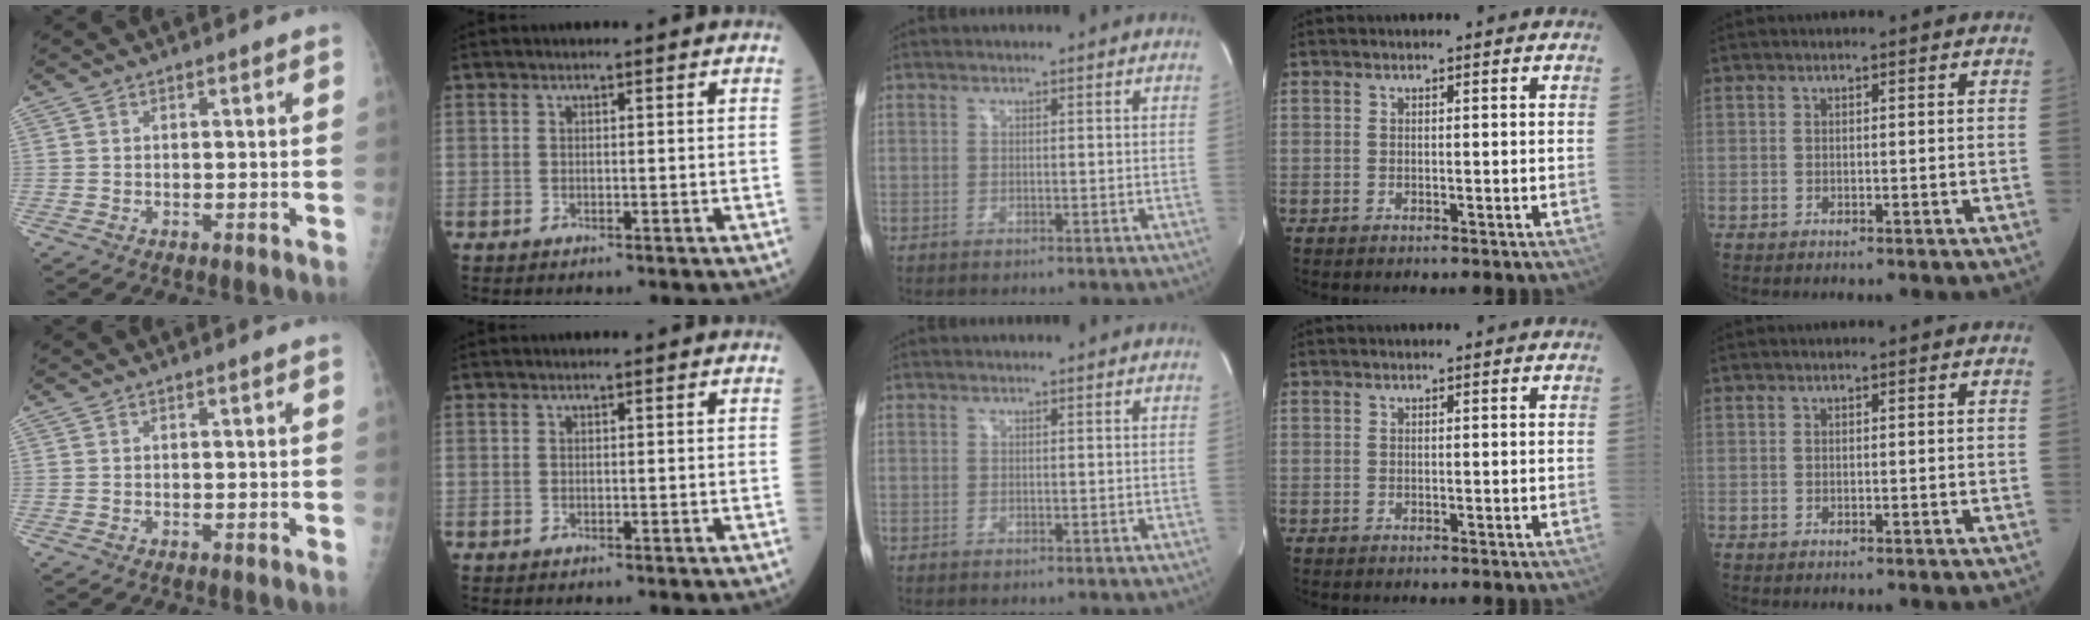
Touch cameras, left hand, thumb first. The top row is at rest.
{}